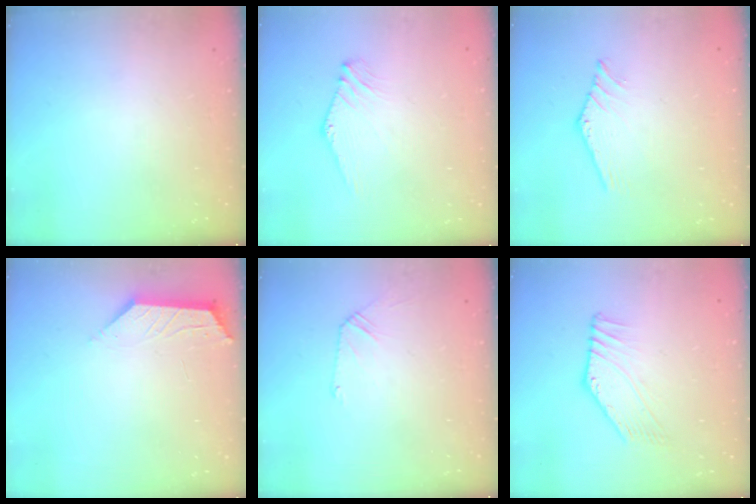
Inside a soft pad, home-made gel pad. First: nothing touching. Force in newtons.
{"total": 0.6, "press": 0.5, "slide": 0.3}
{"total": 0.9, "press": 0.9, "slide": 0.1}
{"total": 1.9, "press": 1.9, "slide": 0.4}
{"total": 4.4, "press": 4.3, "slide": 0.8}
{"total": 1.7, "press": 1.7, "slide": 0.4}